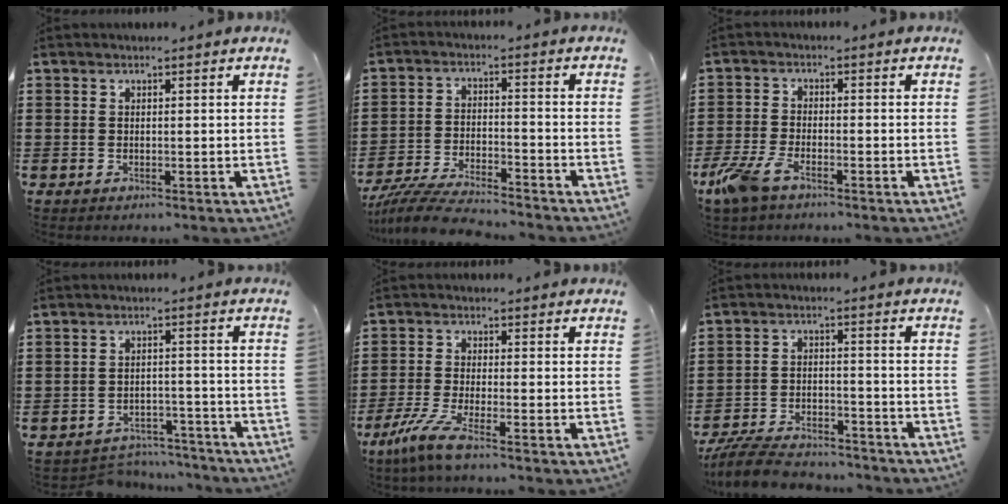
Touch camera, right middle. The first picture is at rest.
{"total": 7.4, "force": [-6.9, 0.9, 2.4], "torque": [-0.049, 0.007, -0.134]}
{"total": 5.6, "force": [-3.7, 1.9, 3.7], "torque": [-0.101, -0.008, -0.076]}
{"total": 4.2, "force": [-4.1, 0.8, 0.0], "torque": [-0.004, 0.007, -0.088]}
{"total": 5.4, "force": [-3.7, 0.3, 3.9], "torque": [-0.105, -0.020, -0.077]}
{"total": 7.2, "force": [-6.7, 1.3, 2.2], "torque": [-0.046, 0.012, -0.130]}